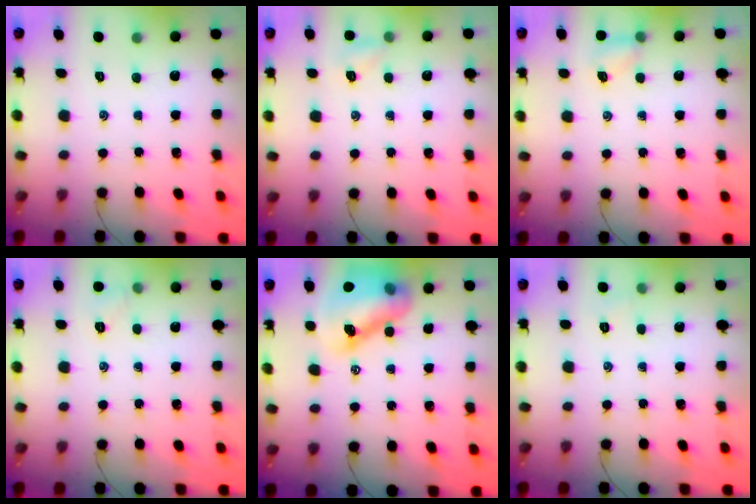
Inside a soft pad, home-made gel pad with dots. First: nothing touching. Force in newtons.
{"total": 4.5, "press": 4.4, "slide": 1.2}
{"total": 5.1, "press": 4.9, "slide": 1.1}
{"total": 4.7, "press": 4.5, "slide": 1.1}
{"total": 14.2, "press": 13.5, "slide": 4.3}
{"total": 3.5, "press": 3.3, "slide": 1.1}